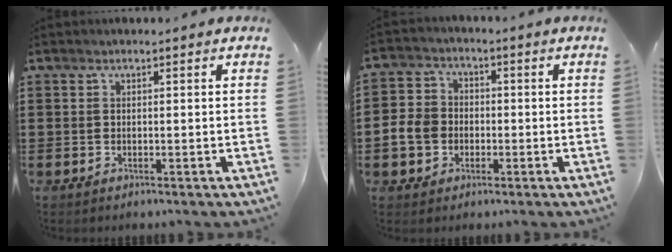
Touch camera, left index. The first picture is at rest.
{"total": 5.6, "force": [-1.3, 4.9, 2.4], "torque": [-0.075, 0.007, -0.031]}